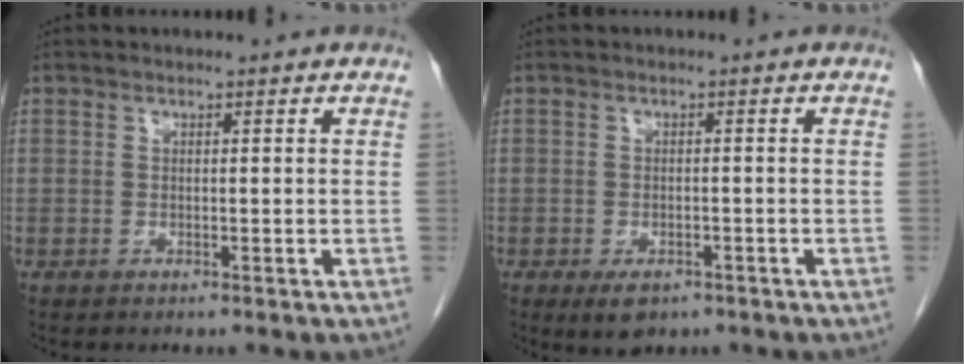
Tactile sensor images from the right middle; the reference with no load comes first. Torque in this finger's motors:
{"motor_torque": [0.76, -0.54, 0.04, 0.05]}